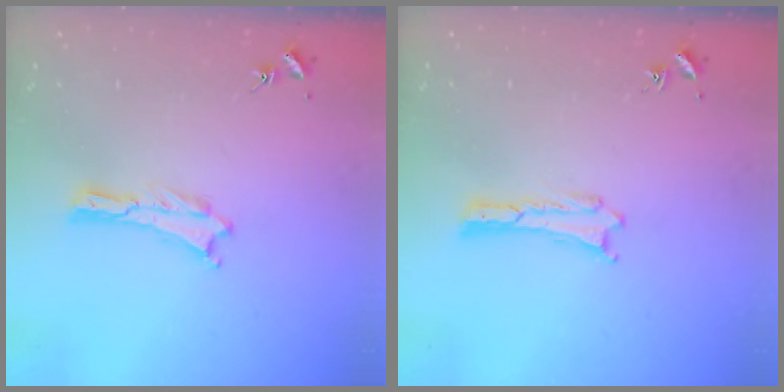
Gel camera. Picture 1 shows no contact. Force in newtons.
{"total": 0.0}